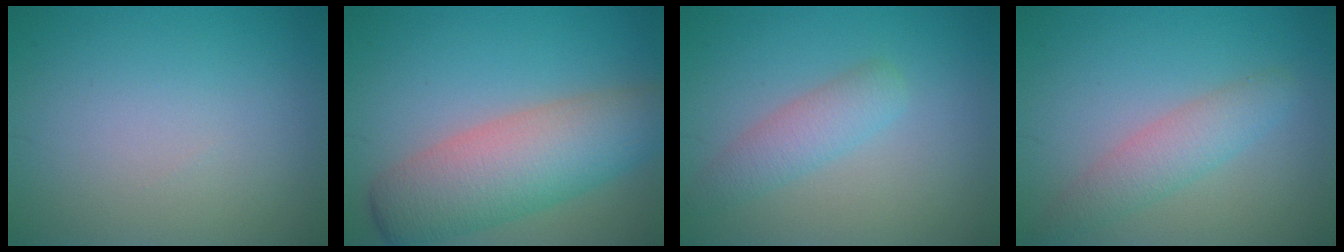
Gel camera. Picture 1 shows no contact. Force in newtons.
{"total": 8.1, "press": 8.1, "slide": 0.2}
{"total": 2.6, "press": 2.6, "slide": 0.1}
{"total": 3.0, "press": 2.9, "slide": 0.2}